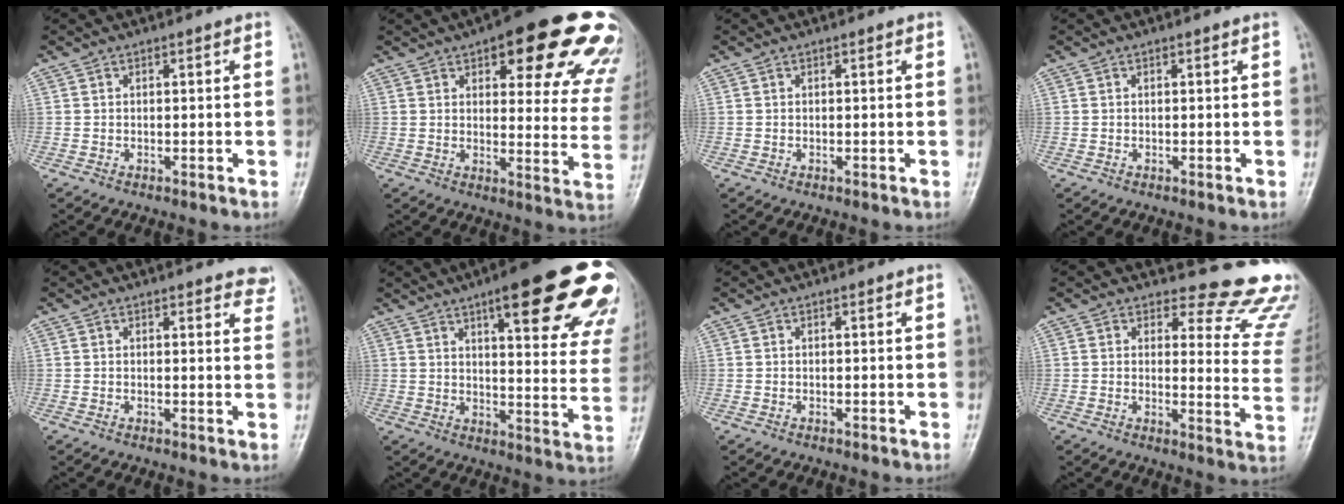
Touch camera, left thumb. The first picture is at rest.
{"total": 23.6, "force": [13.8, 8.4, 17.2], "torque": [-0.165, -0.040, 0.157]}
{"total": 0.0}
{"total": 0.0}
{"total": 4.7, "force": [3.9, 1.6, 2.0], "torque": [0.004, -0.015, 0.034]}
{"total": 26.2, "force": [15.1, 6.5, 20.4], "torque": [-0.208, -0.041, 0.189]}
{"total": 0.0}
{"total": 14.9, "force": [13.8, 4.8, 2.9], "torque": [0.020, -0.147, 0.123]}